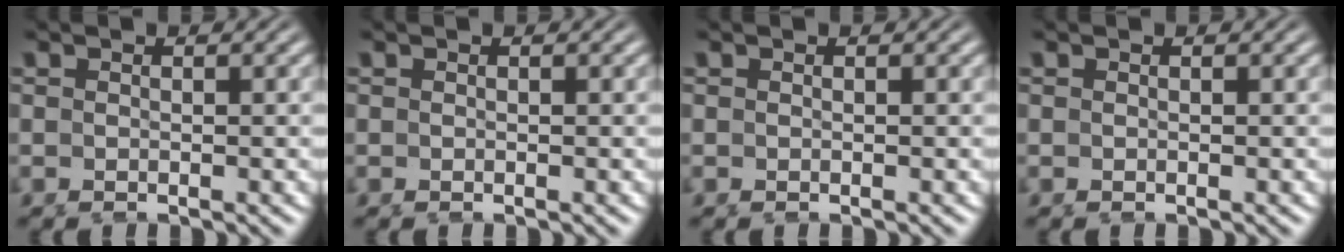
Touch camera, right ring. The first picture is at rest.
{"total": 0.0}
{"total": 0.0}
{"total": 0.0}